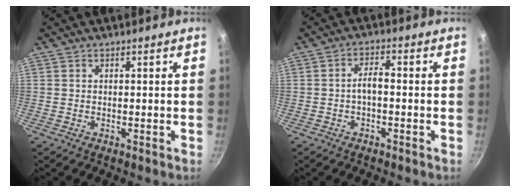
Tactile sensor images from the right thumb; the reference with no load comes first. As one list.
[{"total": 3.2, "force": [-0.7, 1.4, 2.7], "torque": [-0.046, 0.018, -0.016]}]